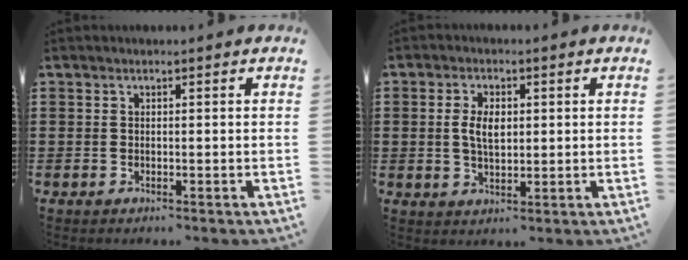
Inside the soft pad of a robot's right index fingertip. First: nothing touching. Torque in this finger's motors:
{"motor_torque": [0.12, 0.06, 0.35, 0.11]}